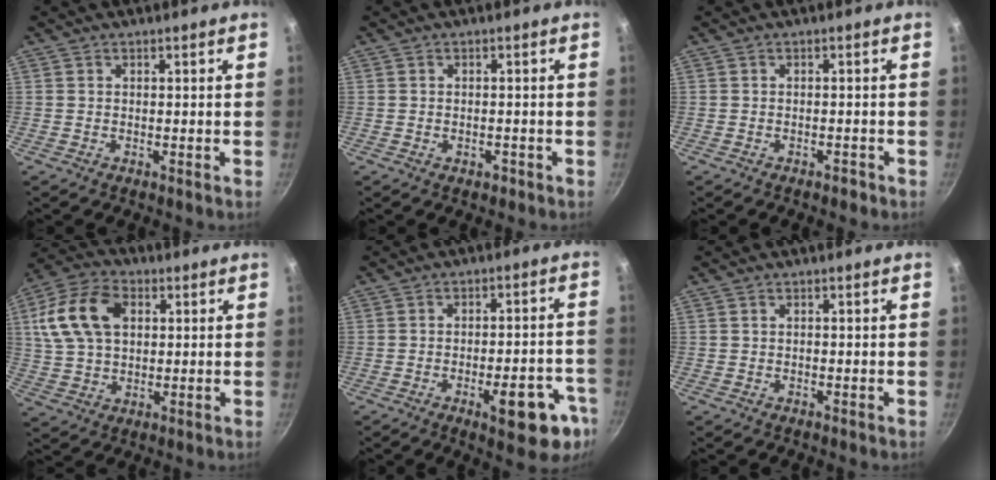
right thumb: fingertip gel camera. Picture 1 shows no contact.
{"total": 1.4, "force": [-0.8, 0.9, 0.8], "torque": [-0.009, 0.004, -0.009]}
{"total": 1.2, "force": [-0.9, 0.5, 0.5], "torque": [-0.005, 0.013, -0.006]}
{"total": 14.8, "force": [3.7, 10.0, 10.2], "torque": [-0.179, 0.011, 0.061]}
{"total": 13.0, "force": [-6.1, 4.9, 10.4], "torque": [-0.094, 0.029, -0.074]}
{"total": 0.0}